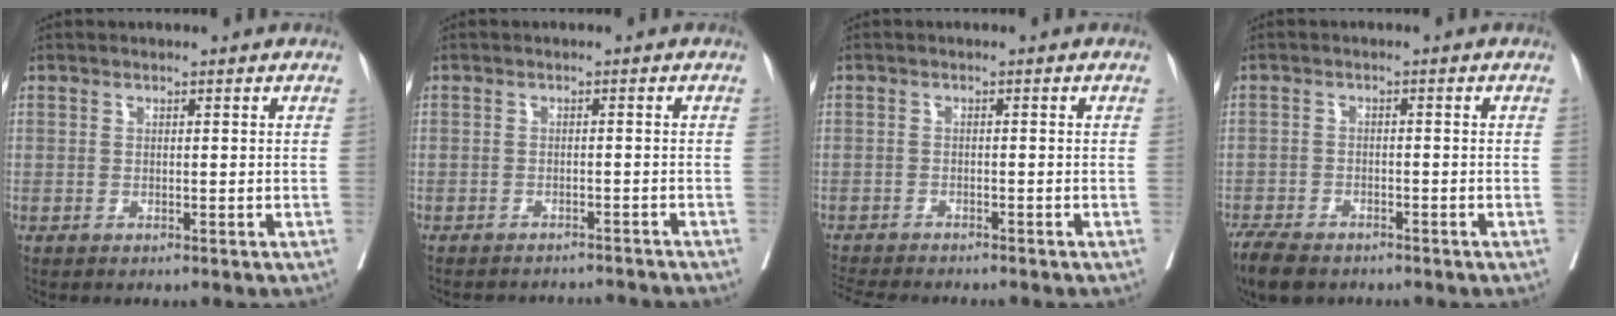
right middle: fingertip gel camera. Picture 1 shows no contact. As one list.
[{"total": 7.7, "force": [-7.6, 1.1, 0.7], "torque": [-0.008, 0.013, -0.095]}, {"total": 9.2, "force": [-8.4, 1.1, 3.7], "torque": [-0.052, -0.012, -0.123]}, {"total": 6.1, "force": [-4.9, 2.3, 2.8], "torque": [-0.048, -0.009, -0.081]}]